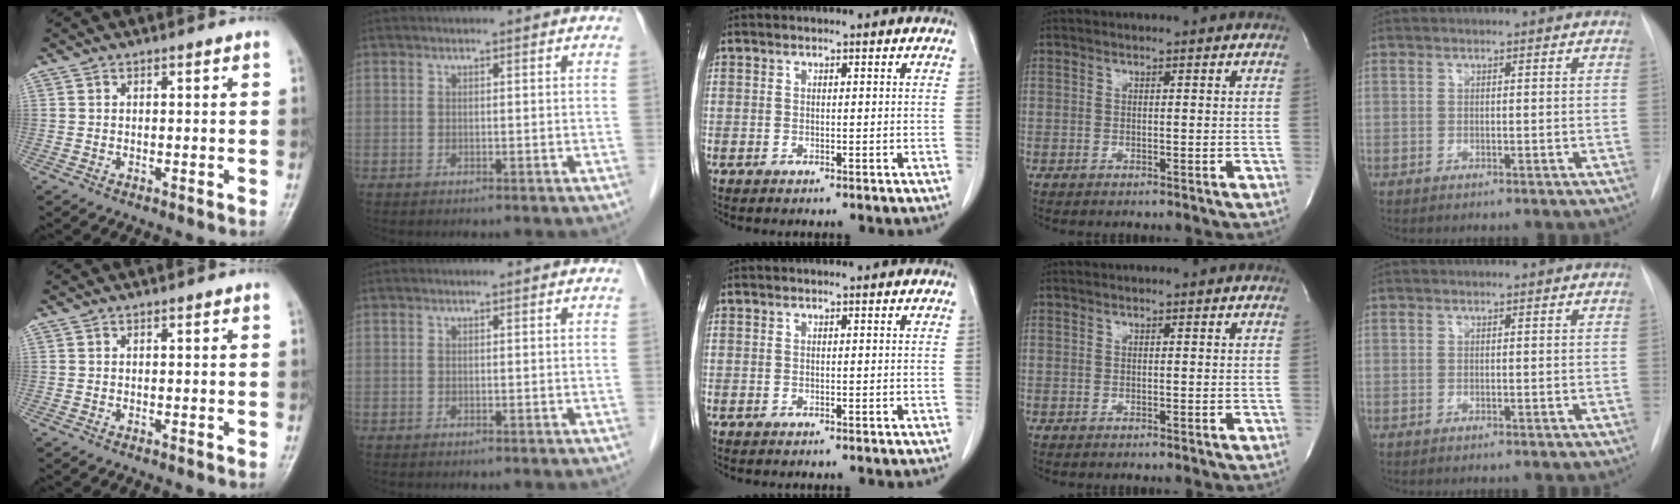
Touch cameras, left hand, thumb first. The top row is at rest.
{}